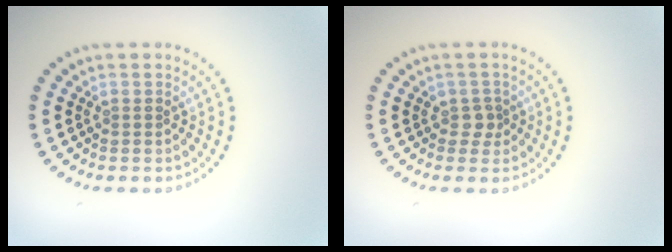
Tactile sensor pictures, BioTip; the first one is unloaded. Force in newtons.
{"total": 1.3, "press": 1.1, "slide": 0.8}